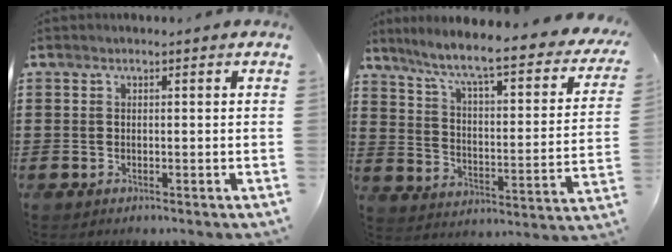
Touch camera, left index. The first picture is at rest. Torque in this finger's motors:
{"motor_torque": [2.14, 0.00, 0.78, 0.21]}